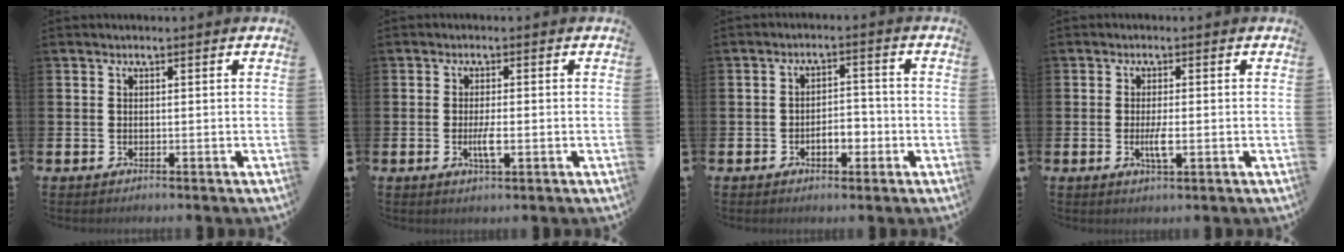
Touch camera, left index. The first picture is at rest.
{"total": 2.4, "force": [-0.5, 0.6, 2.3], "torque": [-0.050, -0.002, -0.012]}
{"total": 3.6, "force": [-1.6, 2.1, 2.6], "torque": [-0.033, 0.002, -0.036]}
{"total": 2.4, "force": [-0.4, 0.5, 2.3], "torque": [-0.035, -0.004, -0.010]}